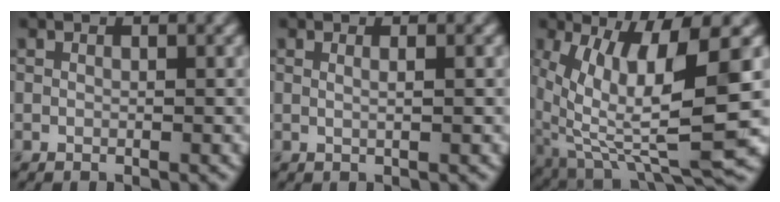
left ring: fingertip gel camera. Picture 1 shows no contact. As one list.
[{"total": 1.4, "force": [0.5, 0.7, 1.2], "torque": [-0.006, -0.003, -0.006]}, {"total": 10.8, "force": [1.8, 3.3, 10.1], "torque": [-0.190, -0.026, 0.047]}]